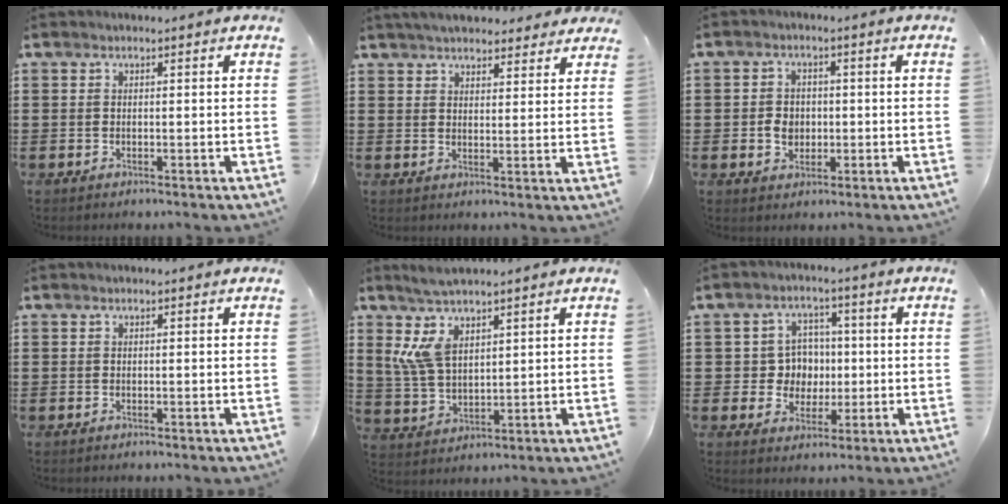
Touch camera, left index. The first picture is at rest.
{"total": 4.4, "force": [4.2, 0.8, 1.0], "torque": [-0.033, -0.007, 0.077]}
{"total": 3.6, "force": [-0.4, 2.9, 2.1], "torque": [-0.039, 0.003, -0.012]}
{"total": 0.0}
{"total": 7.6, "force": [4.2, 3.0, 5.5], "torque": [-0.132, -0.007, 0.073]}
{"total": 5.9, "force": [0.3, 5.6, 1.9], "torque": [-0.054, 0.015, 0.003]}